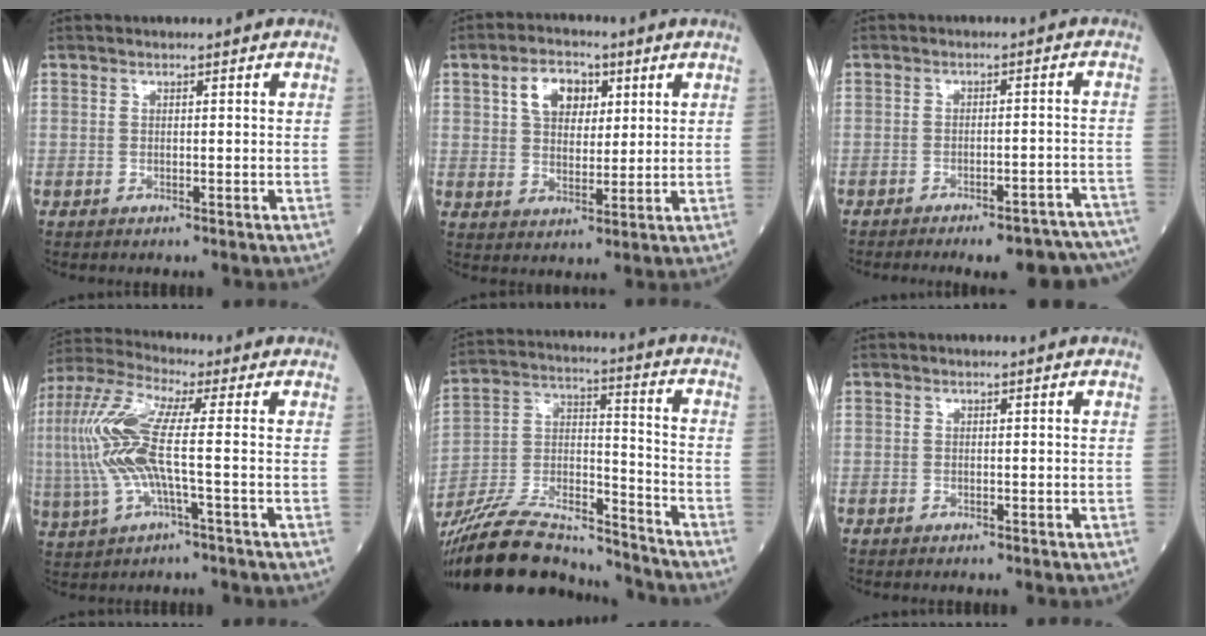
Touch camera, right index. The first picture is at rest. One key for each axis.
{"total": 7.0, "fx": 2.8, "fy": 4.4, "fz": 4.6, "tx": -0.082, "ty": 0.017, "tz": 0.052}
{"total": 14.5, "fx": -13.4, "fy": 1.9, "fz": 5.4, "tx": -0.009, "ty": 0.018, "tz": -0.153}
{"total": 13.3, "fx": -0.1, "fy": 2.1, "fz": 13.1, "tx": -0.307, "ty": 0.017, "tz": -0.008}
{"total": 20.6, "fx": -18.7, "fy": 4.2, "fz": 7.7, "tx": -0.177, "ty": -0.002, "tz": -0.324}
{"total": 0.0}